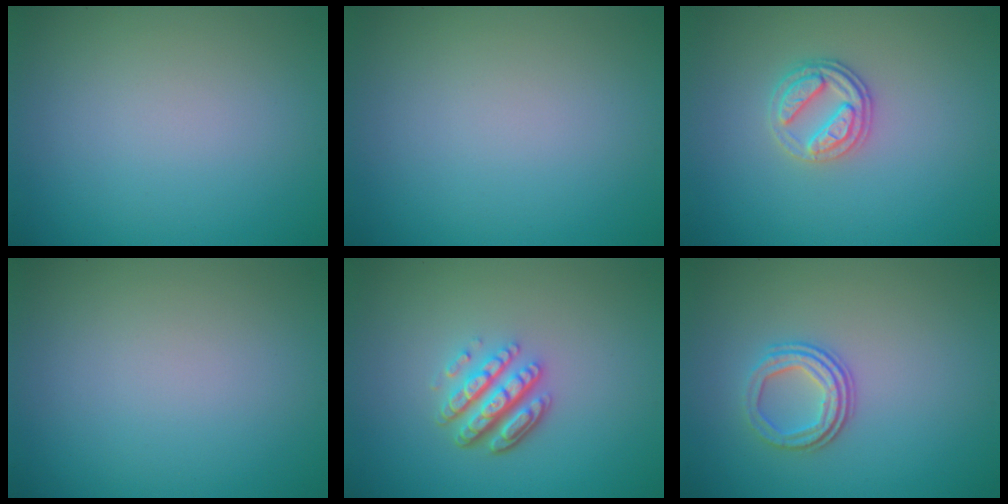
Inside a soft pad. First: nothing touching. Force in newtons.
{"total": 0.0}
{"total": 2.7, "press": 2.6, "slide": 0.8}
{"total": 0.0}
{"total": 4.6, "press": 3.4, "slide": 3.1}
{"total": 2.9, "press": 2.3, "slide": 1.7}